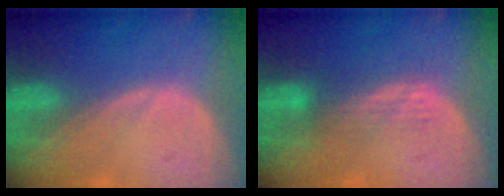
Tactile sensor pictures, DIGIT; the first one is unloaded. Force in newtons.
{"total": 3.4, "press": 3.0, "slide": 1.6}